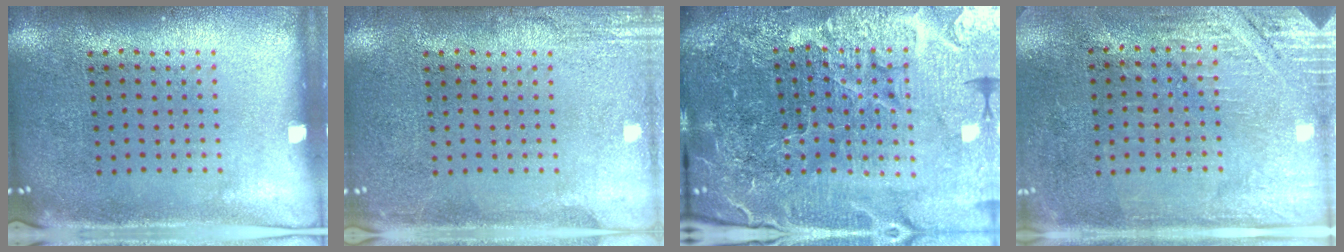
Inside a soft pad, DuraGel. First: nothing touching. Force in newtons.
{"total": 2.4, "press": 2.4, "slide": 0.3}
{"total": 6.6, "press": 5.8, "slide": 3.2}
{"total": 2.9, "press": 2.7, "slide": 1.1}